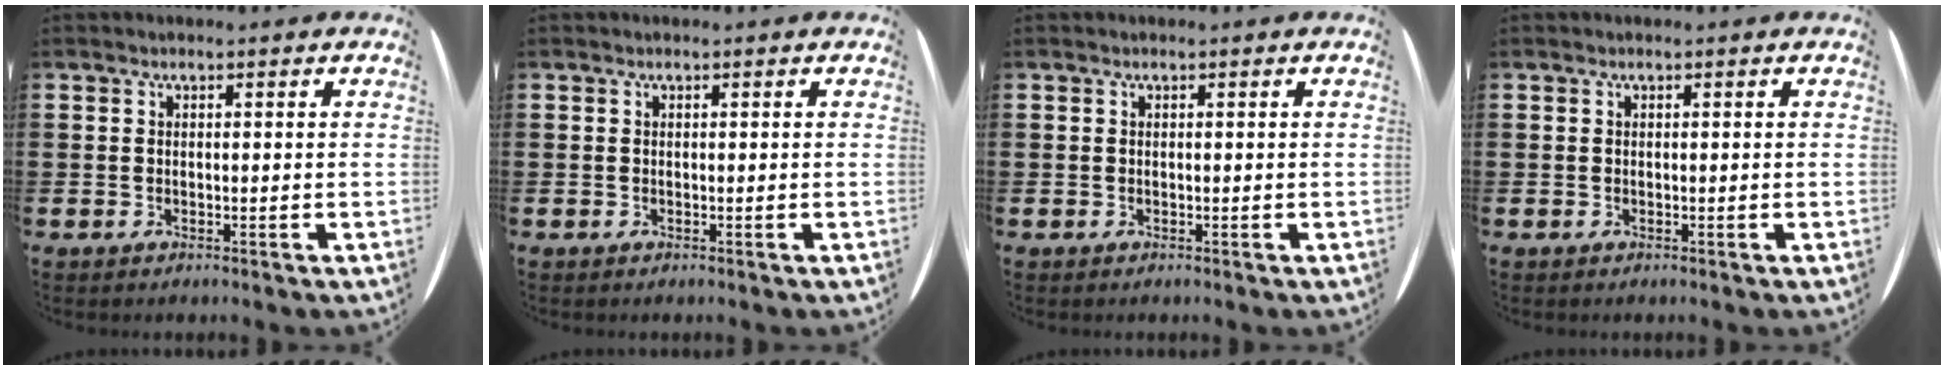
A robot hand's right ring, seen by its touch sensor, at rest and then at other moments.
{"total": 0.0}
{"total": 0.0}
{"total": 0.0}